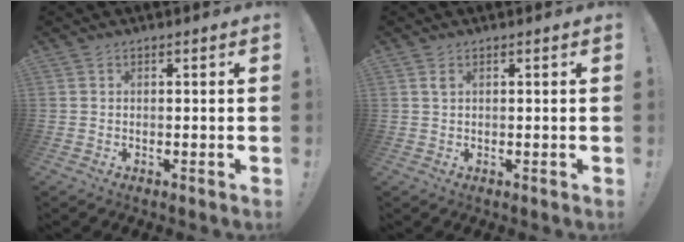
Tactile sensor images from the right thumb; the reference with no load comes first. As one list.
[{"total": 1.0, "force": [0.5, 0.5, 0.7], "torque": [-0.014, 0.000, 0.009]}]